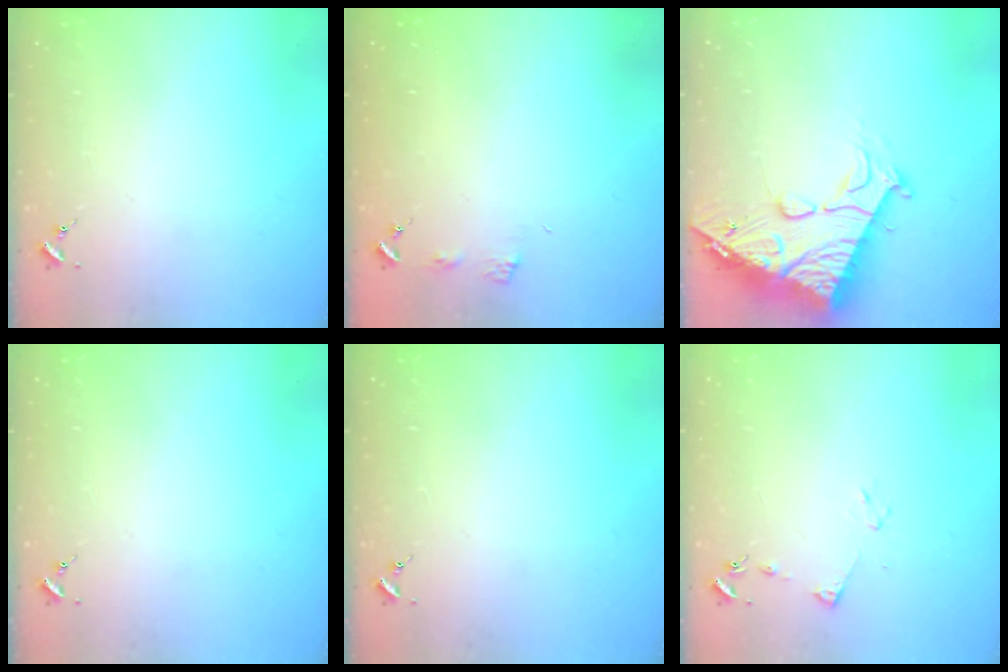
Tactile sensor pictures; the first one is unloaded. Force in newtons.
{"total": 3.9, "press": 3.9, "slide": 0.4}
{"total": 23.0, "press": 22.9, "slide": 2.5}
{"total": 0.0}
{"total": 0.0}
{"total": 4.5, "press": 4.5, "slide": 0.6}